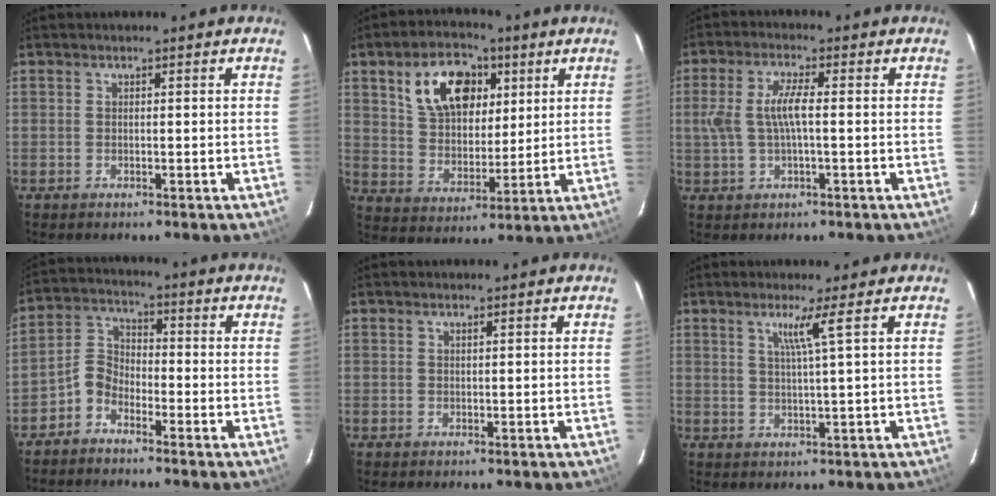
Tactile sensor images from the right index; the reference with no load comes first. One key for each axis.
{"total": 13.9, "fx": 5.9, "fy": 8.8, "fz": 9.0, "tx": -0.166, "ty": 0.030, "tz": 0.112}
{"total": 6.3, "fx": 0.0, "fy": 1.9, "fz": 6.0, "tx": -0.122, "ty": 0.007, "tz": 0.004}
{"total": 4.9, "fx": -3.5, "fy": 2.8, "fz": 1.9, "tx": -0.043, "ty": 0.019, "tz": -0.078}
{"total": 0.0}
{"total": 3.5, "fx": 1.6, "fy": -1.3, "fz": 2.8, "tx": -0.046, "ty": -0.007, "tz": 0.031}